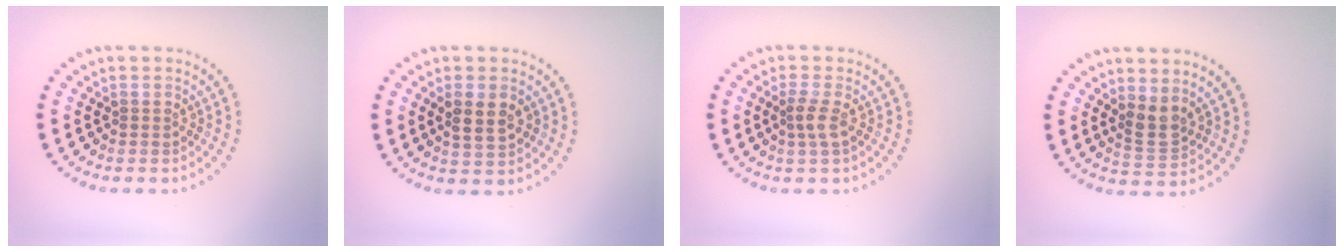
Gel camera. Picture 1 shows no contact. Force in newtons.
{"total": 2.7, "press": 2.6, "slide": 0.7}
{"total": 1.6, "press": 1.3, "slide": 1.0}
{"total": 2.2, "press": 1.8, "slide": 1.3}